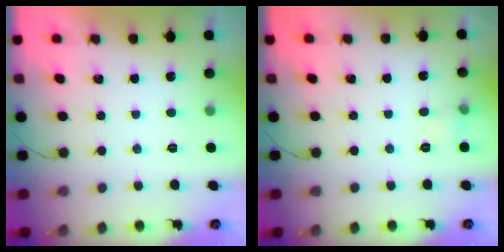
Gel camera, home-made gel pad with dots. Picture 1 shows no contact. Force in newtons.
{"total": 3.7, "press": 3.4, "slide": 1.3}